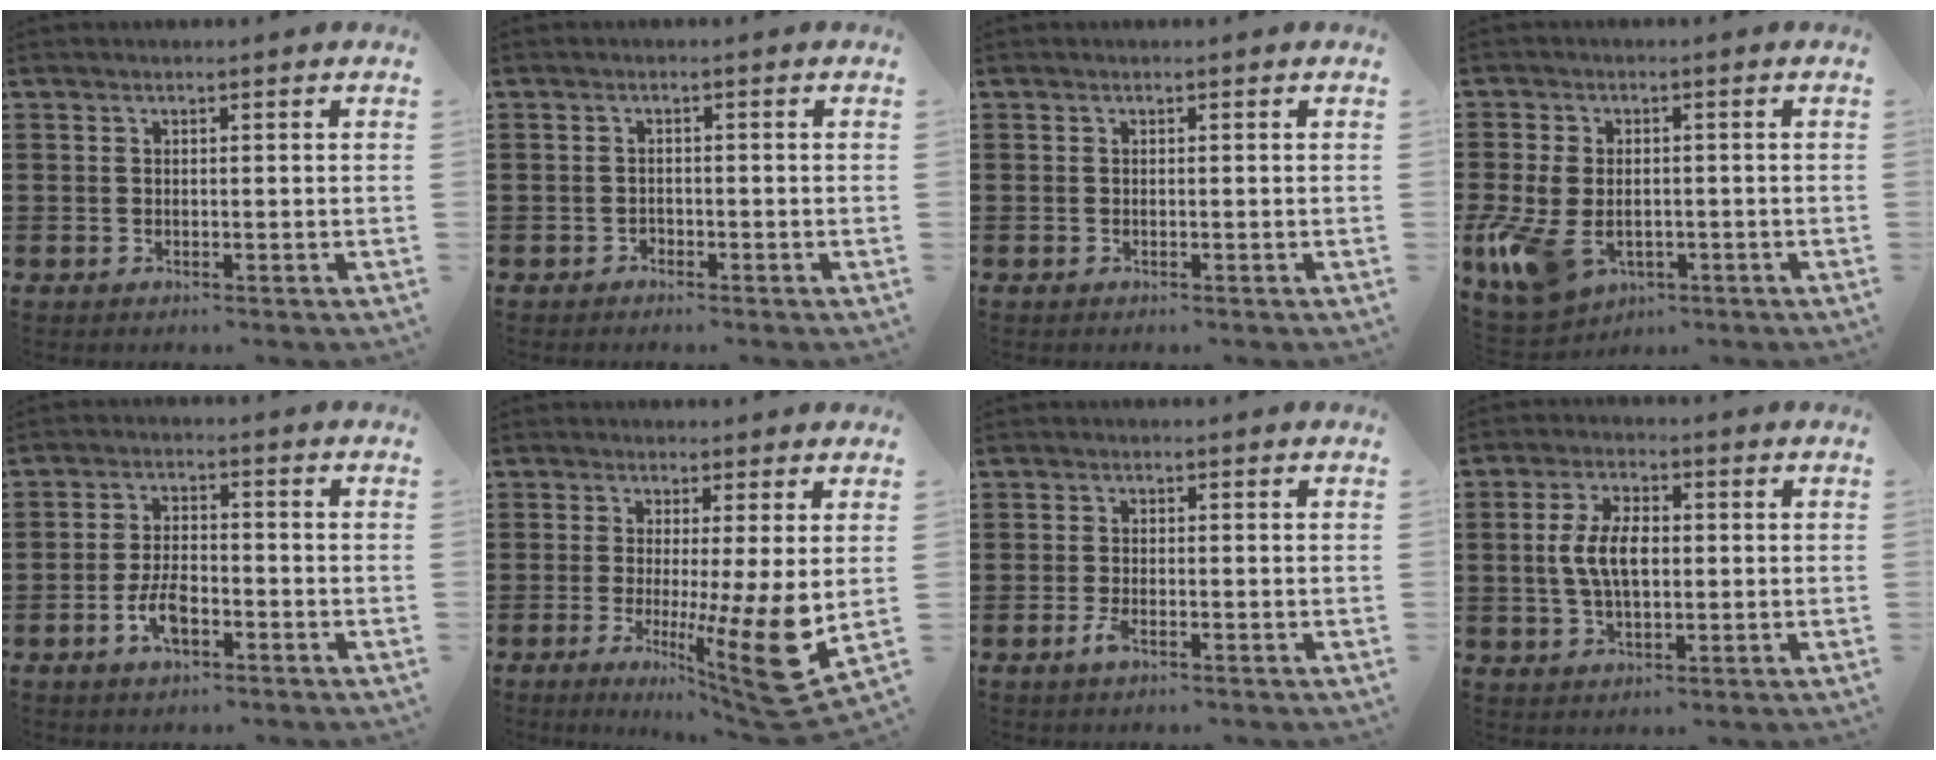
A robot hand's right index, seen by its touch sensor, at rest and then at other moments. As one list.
[{"total": 1.0, "force": [-0.9, 0.4, 0.1], "torque": [-0.005, 0.002, -0.020]}, {"total": 0.0}, {"total": 8.1, "force": [-2.4, 5.1, 5.9], "torque": [-0.156, -0.004, -0.048]}, {"total": 5.4, "force": [-2.3, 2.5, 4.2], "torque": [-0.098, 0.001, -0.048]}, {"total": 11.4, "force": [-0.6, 0.7, 11.4], "torque": [-0.168, -0.038, -0.005]}, {"total": 2.3, "force": [-1.2, 0.6, 1.9], "torque": [-0.055, -0.010, -0.028]}, {"total": 6.8, "force": [0.2, 3.5, 5.8], "torque": [-0.134, 0.006, -0.004]}]